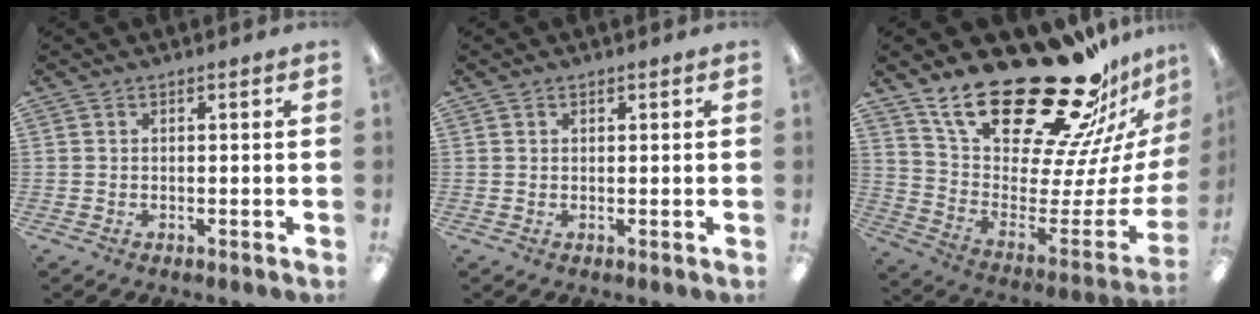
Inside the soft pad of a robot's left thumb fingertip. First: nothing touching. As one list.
[{"total": 0.5, "force": [0.4, 0.3, 0.1], "torque": [-0.003, 0.002, 0.008]}, {"total": 31.3, "force": [22.1, 11.8, 18.7], "torque": [-0.289, -0.161, 0.400]}]